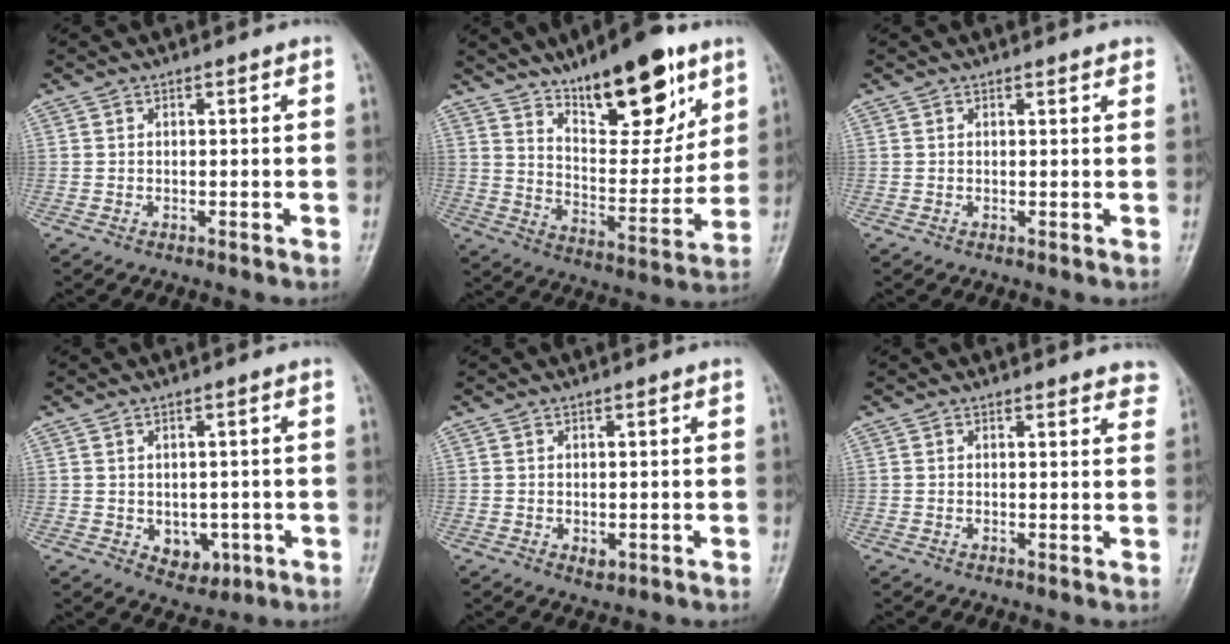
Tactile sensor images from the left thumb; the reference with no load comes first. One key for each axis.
{"total": 18.7, "fx": 11.9, "fy": 6.8, "fz": 12.7, "tx": -0.148, "ty": -0.073, "tz": 0.201}
{"total": 1.2, "fx": 1.1, "fy": 0.3, "fz": 0.5, "tx": -0.002, "ty": -0.002, "tz": 0.012}
{"total": 5.1, "fx": -1.0, "fy": 3.7, "fz": 3.3, "tx": -0.024, "ty": 0.002, "tz": 0.000}
{"total": 1.6, "fx": -0.1, "fy": 0.9, "fz": 1.3, "tx": -0.014, "ty": -0.004, "tz": 0.004}
{"total": 4.6, "fx": 4.2, "fy": 1.3, "fz": 1.3, "tx": 0.009, "ty": -0.017, "tz": 0.033}